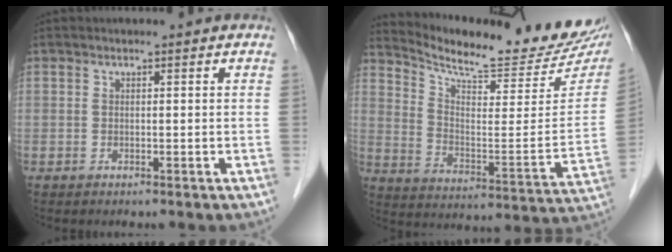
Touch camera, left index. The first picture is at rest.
{"total": 18.8, "force": [17.7, 2.1, 5.9], "torque": [-0.103, -0.080, 0.240]}